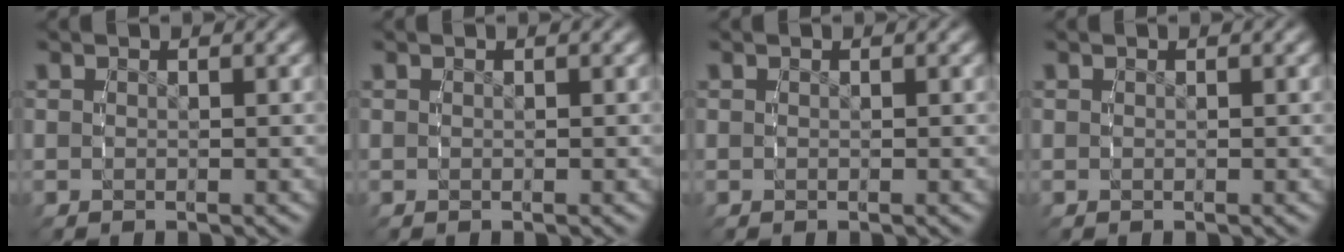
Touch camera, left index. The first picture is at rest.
{"total": 0.0}
{"total": 0.0}
{"total": 0.0}